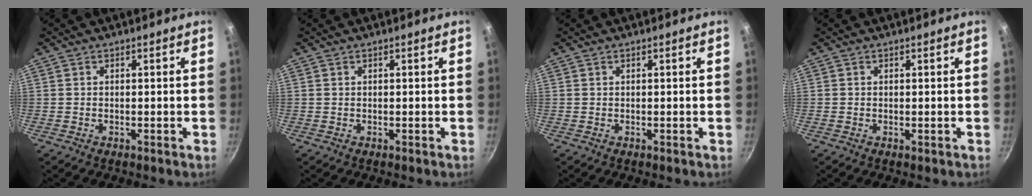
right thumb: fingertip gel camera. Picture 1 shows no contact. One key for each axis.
{"total": 0.0}
{"total": 0.0}
{"total": 0.0}